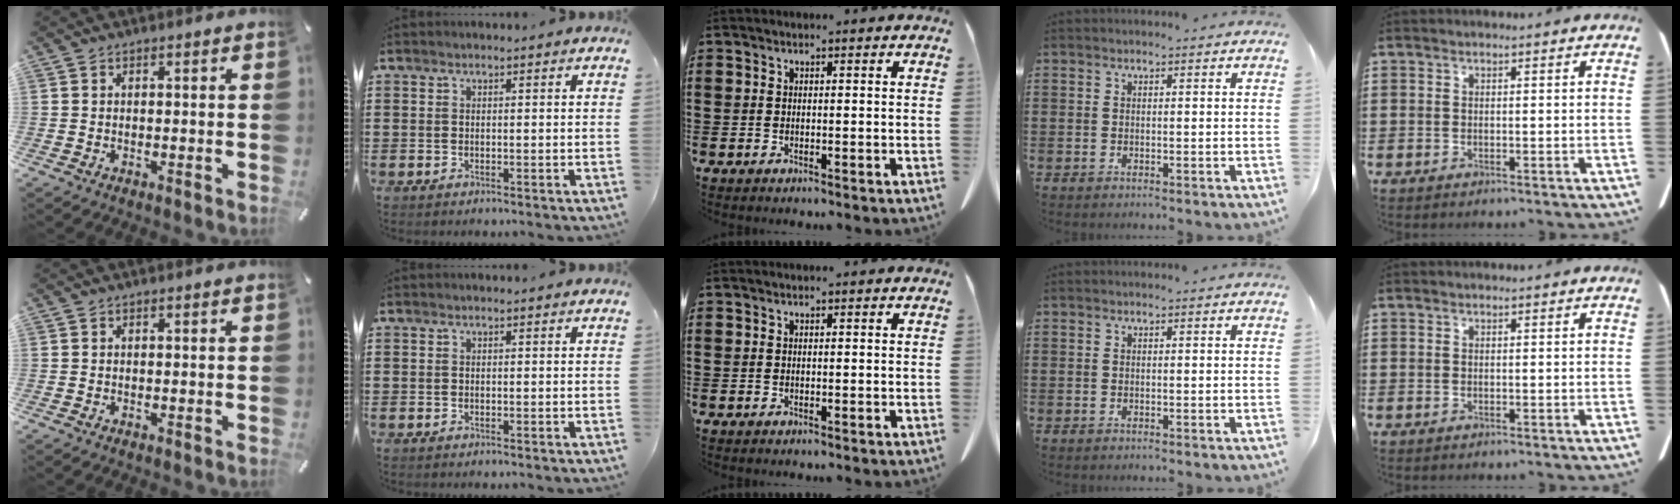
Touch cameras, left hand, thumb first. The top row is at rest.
{}